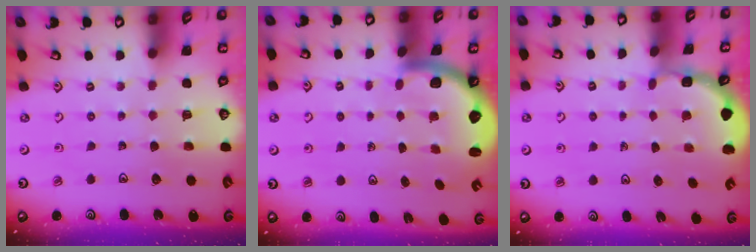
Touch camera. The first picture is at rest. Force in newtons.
{"total": 2.9, "press": 2.8, "slide": 0.4}
{"total": 1.9, "press": 1.9, "slide": 0.1}